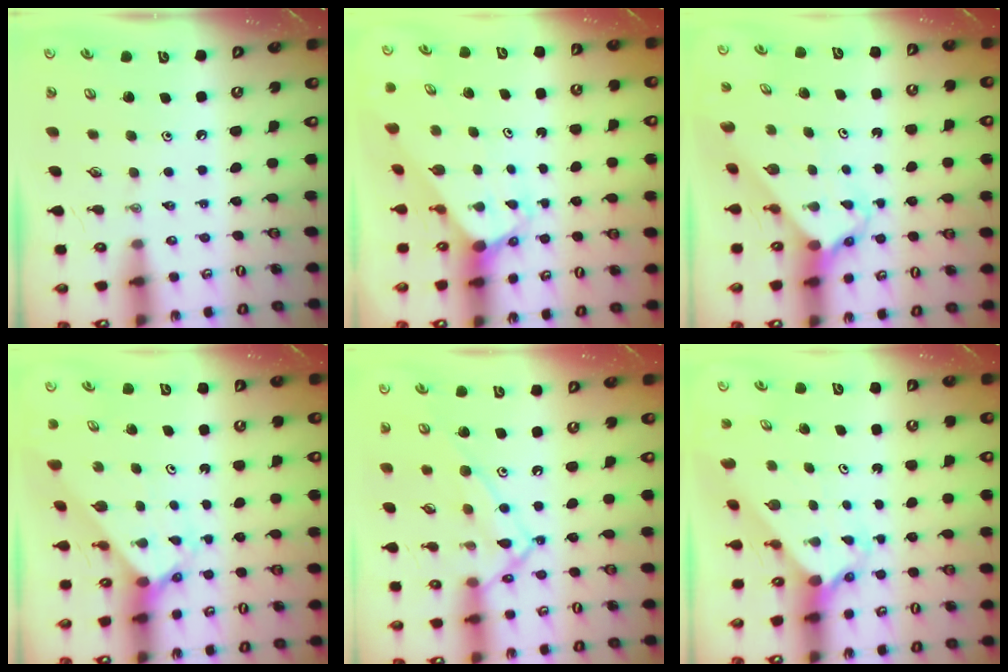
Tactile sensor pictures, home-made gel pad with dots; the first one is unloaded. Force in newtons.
{"total": 3.2, "press": 3.2, "slide": 0.3}
{"total": 2.5, "press": 2.5, "slide": 0.1}
{"total": 2.0, "press": 2.0, "slide": 0.1}
{"total": 12.5, "press": 12.4, "slide": 1.0}
{"total": 2.1, "press": 2.1, "slide": 0.1}